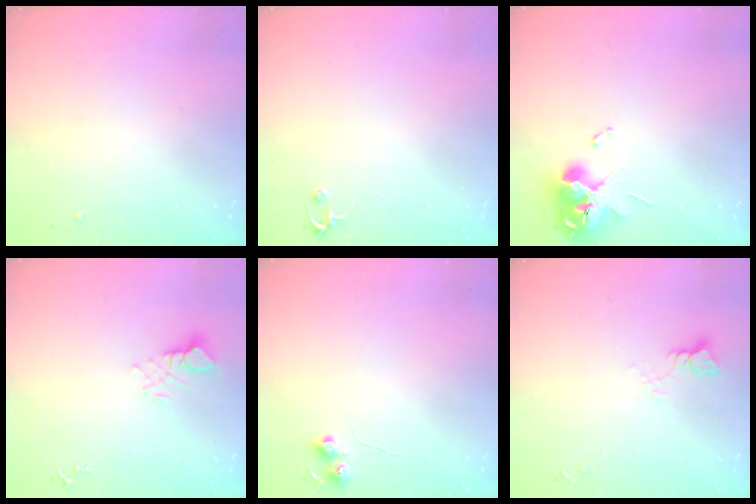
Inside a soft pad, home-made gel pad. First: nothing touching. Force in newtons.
{"total": 2.5, "press": 2.5, "slide": 0.2}
{"total": 11.8, "press": 11.7, "slide": 1.4}
{"total": 5.2, "press": 5.2, "slide": 0.4}
{"total": 5.6, "press": 5.6, "slide": 0.8}
{"total": 3.6, "press": 3.6, "slide": 0.4}